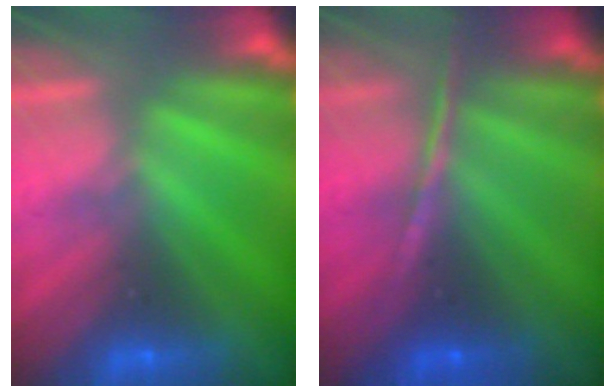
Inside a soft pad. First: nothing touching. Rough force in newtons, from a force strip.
{"total": 1.3}